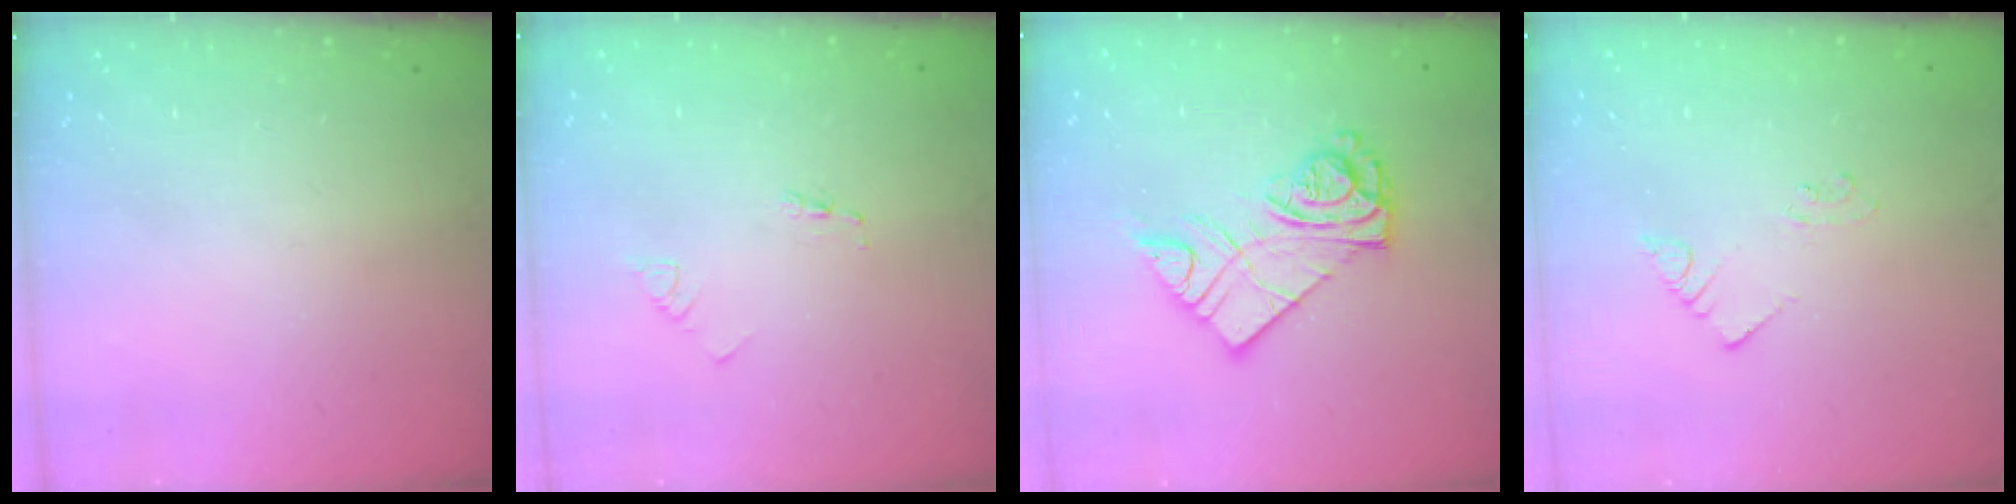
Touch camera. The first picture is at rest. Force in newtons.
{"total": 1.8, "press": 1.8, "slide": 0.2}
{"total": 12.4, "press": 12.4, "slide": 0.9}
{"total": 2.2, "press": 2.2, "slide": 0.1}